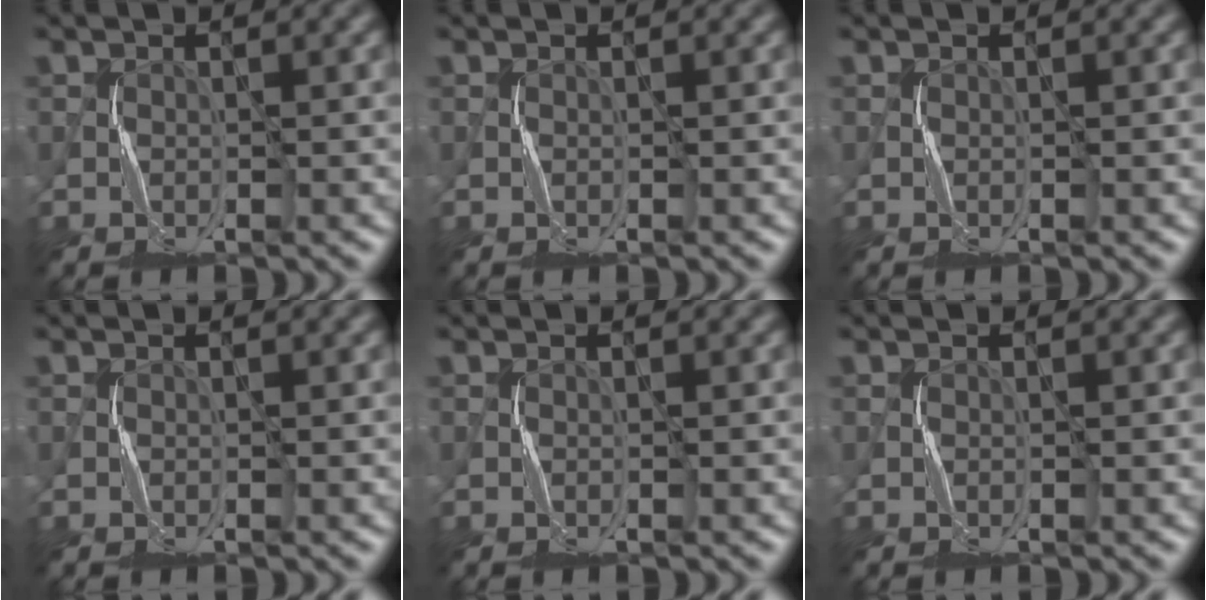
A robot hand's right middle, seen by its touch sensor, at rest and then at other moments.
{"total": 0.0}
{"total": 0.0}
{"total": 0.0}
{"total": 0.0}
{"total": 0.0}